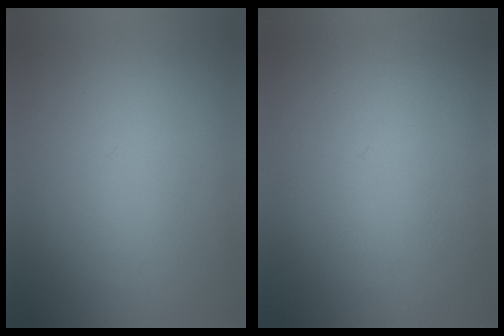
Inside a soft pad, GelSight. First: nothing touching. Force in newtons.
{"total": 1.1}